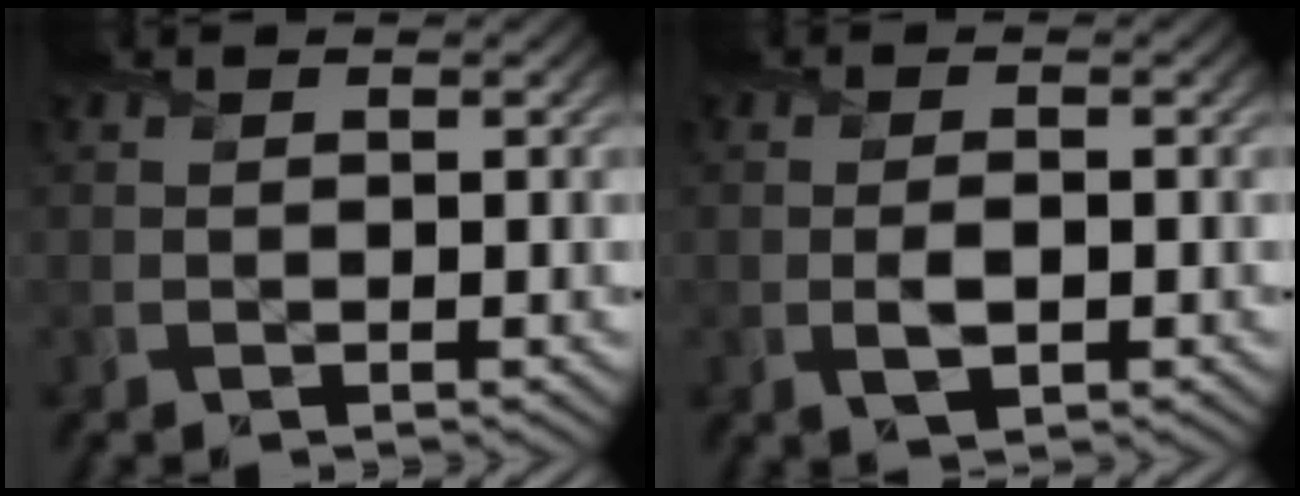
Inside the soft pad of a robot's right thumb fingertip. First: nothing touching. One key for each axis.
{"total": 2.5, "fx": -0.6, "fy": 1.2, "fz": 2.1, "tx": -0.046, "ty": -0.007, "tz": -0.008}